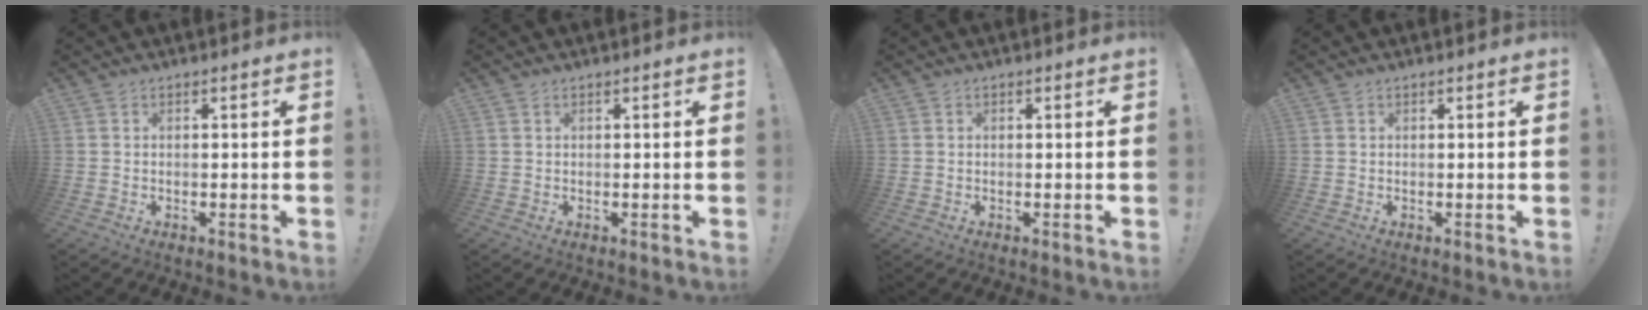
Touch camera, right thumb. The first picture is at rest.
{"total": 0.0}
{"total": 0.0}
{"total": 0.0}